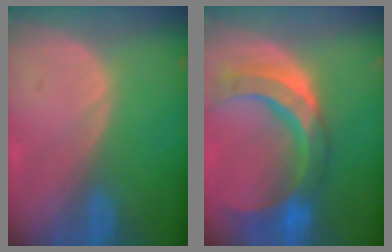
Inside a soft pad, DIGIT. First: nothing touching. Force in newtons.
{"total": 11.6, "press": 9.8, "slide": 6.2}